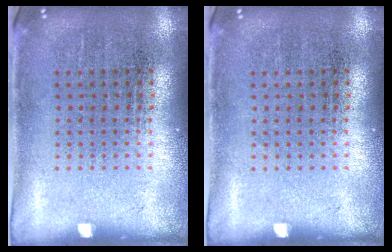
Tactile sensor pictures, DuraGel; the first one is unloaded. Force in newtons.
{"total": 0.0}